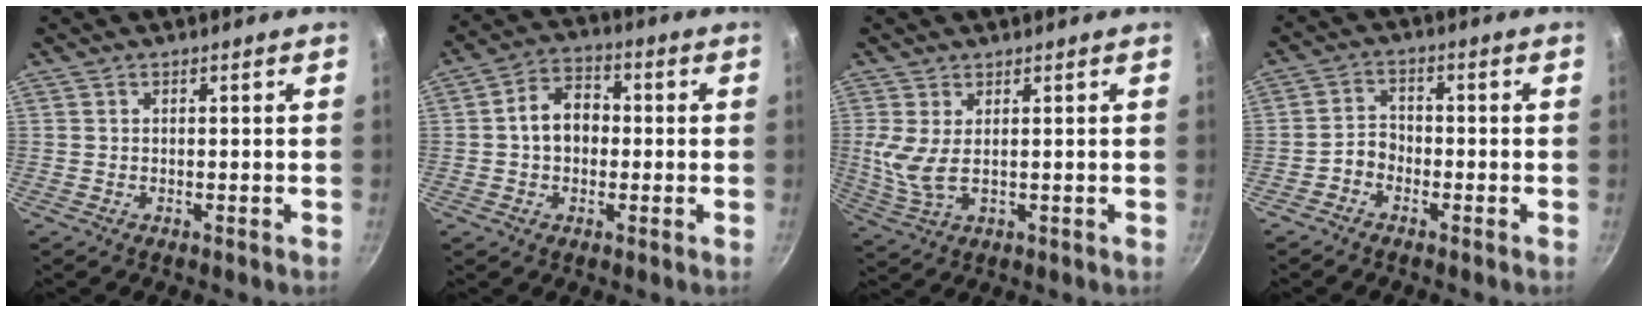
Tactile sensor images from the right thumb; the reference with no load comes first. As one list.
[{"total": 7.9, "force": [-0.2, 6.0, 5.2], "torque": [-0.053, 0.024, -0.013]}, {"total": 5.6, "force": [1.0, 2.3, 5.0], "torque": [-0.111, -0.009, 0.029]}, {"total": 3.1, "force": [-1.9, 2.2, 1.2], "torque": [-0.011, 0.029, -0.041]}]